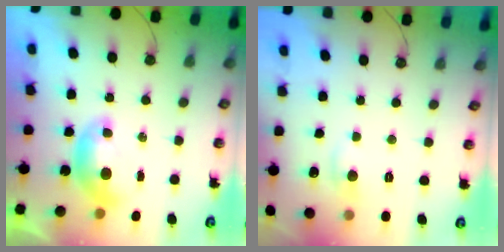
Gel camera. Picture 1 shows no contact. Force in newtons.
{"total": 1.6, "press": 1.4, "slide": 0.8}